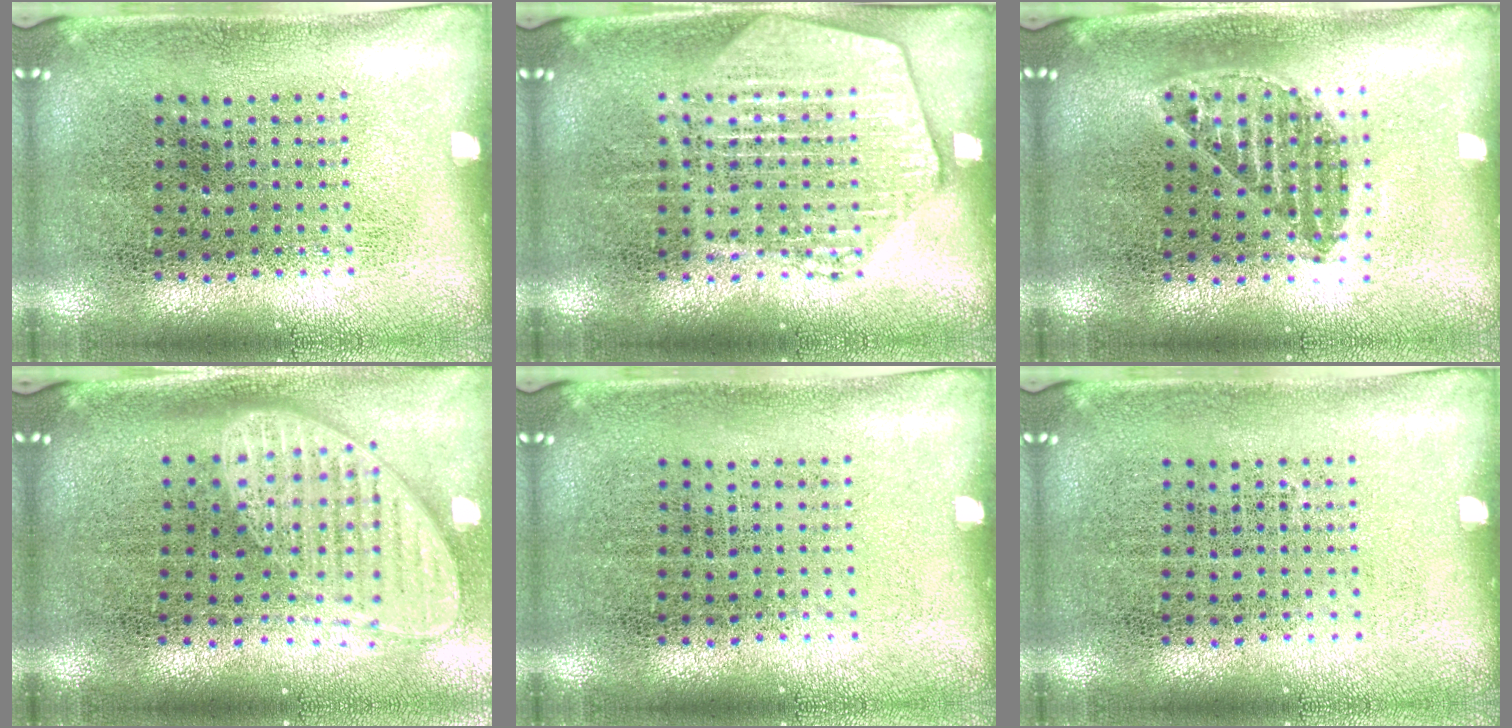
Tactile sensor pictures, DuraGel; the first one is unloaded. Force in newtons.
{"total": 2.8, "press": 2.7, "slide": 0.4}
{"total": 1.2, "press": 1.0, "slide": 0.5}
{"total": 2.0, "press": 1.6, "slide": 1.1}
{"total": 0.0}
{"total": 0.0}